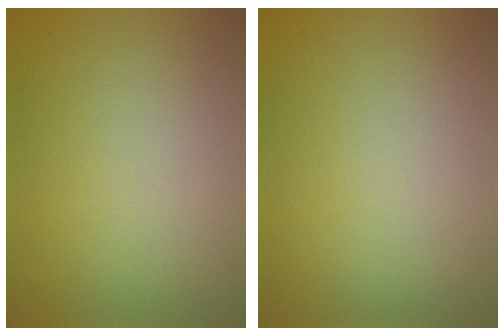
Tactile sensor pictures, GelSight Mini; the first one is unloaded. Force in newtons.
{"total": 0.0}